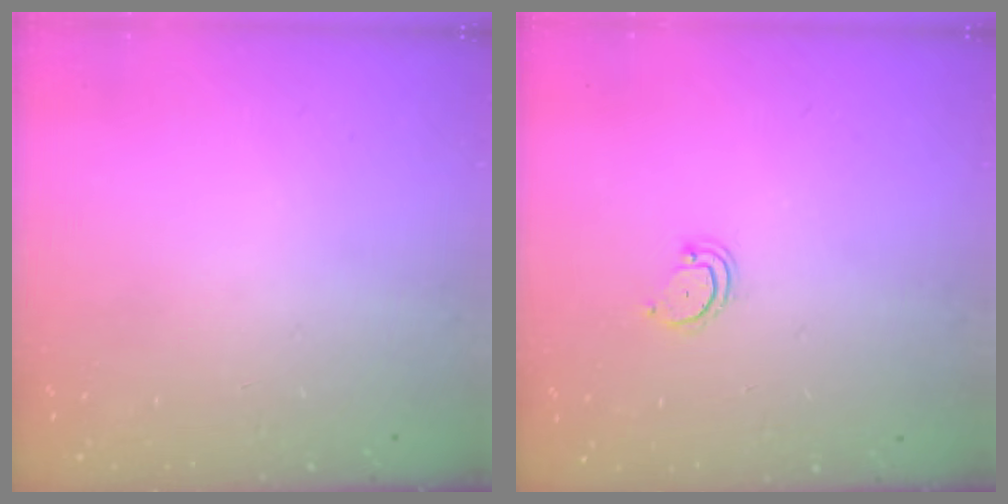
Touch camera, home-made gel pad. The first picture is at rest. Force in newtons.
{"total": 2.3, "press": 2.3, "slide": 0.2}